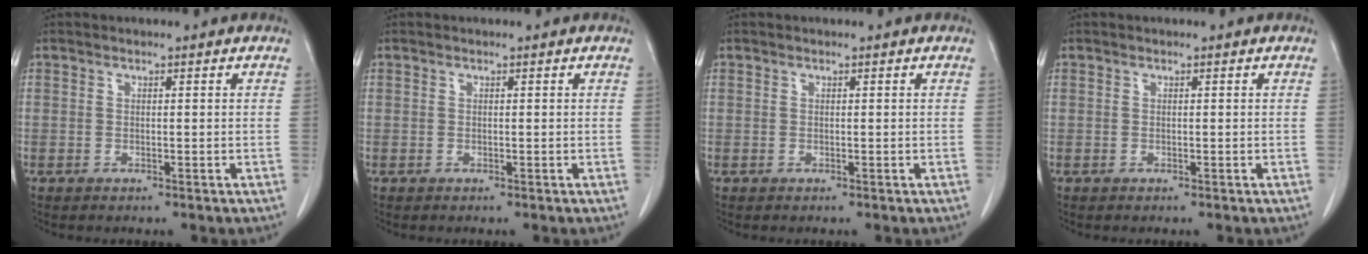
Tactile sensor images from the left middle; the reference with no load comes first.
{"total": 0.0}
{"total": 0.0}
{"total": 0.0}